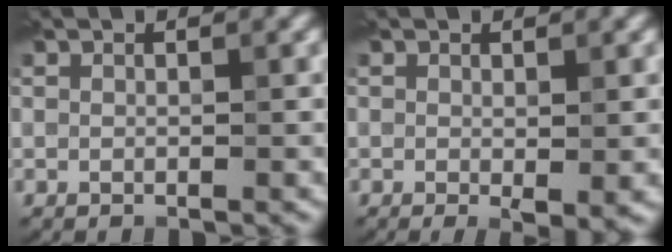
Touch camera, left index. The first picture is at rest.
{"total": 1.8, "force": [-0.2, 0.4, 1.7], "torque": [-0.025, -0.011, 0.002]}